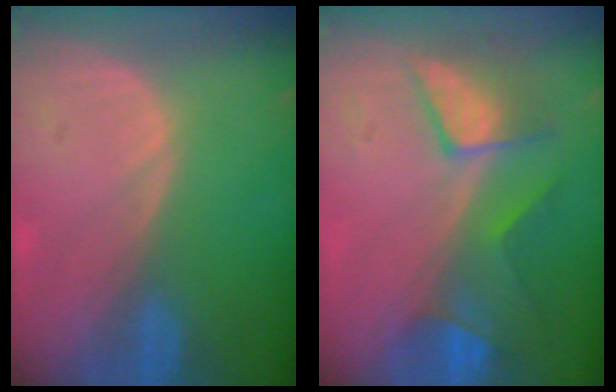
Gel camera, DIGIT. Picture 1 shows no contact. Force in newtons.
{"total": 7.5, "press": 7.0, "slide": 2.6}